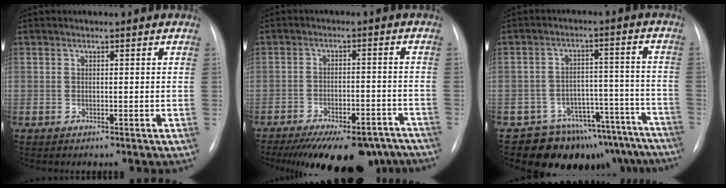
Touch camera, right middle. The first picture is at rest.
{"total": 19.2, "force": [-15.7, 6.9, 8.7], "torque": [-0.124, -0.005, -0.208]}
{"total": 16.4, "force": [-14.5, 7.6, 1.9], "torque": [0.005, 0.061, -0.180]}